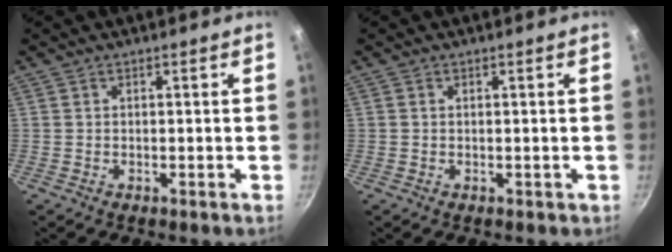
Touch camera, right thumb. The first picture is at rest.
{"total": 0.7, "force": [0.1, 0.6, 0.4], "torque": [0.000, 0.003, 0.002]}